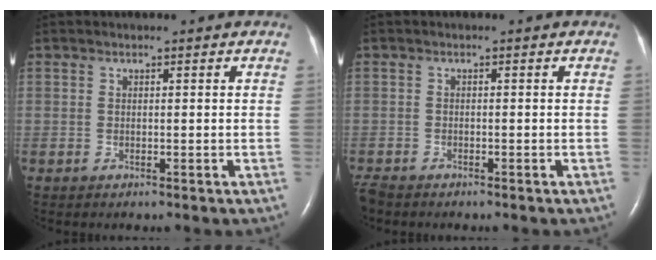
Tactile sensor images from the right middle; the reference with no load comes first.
{"total": 2.2, "force": [-2.0, 0.7, 0.5], "torque": [-0.014, -0.007, -0.034]}